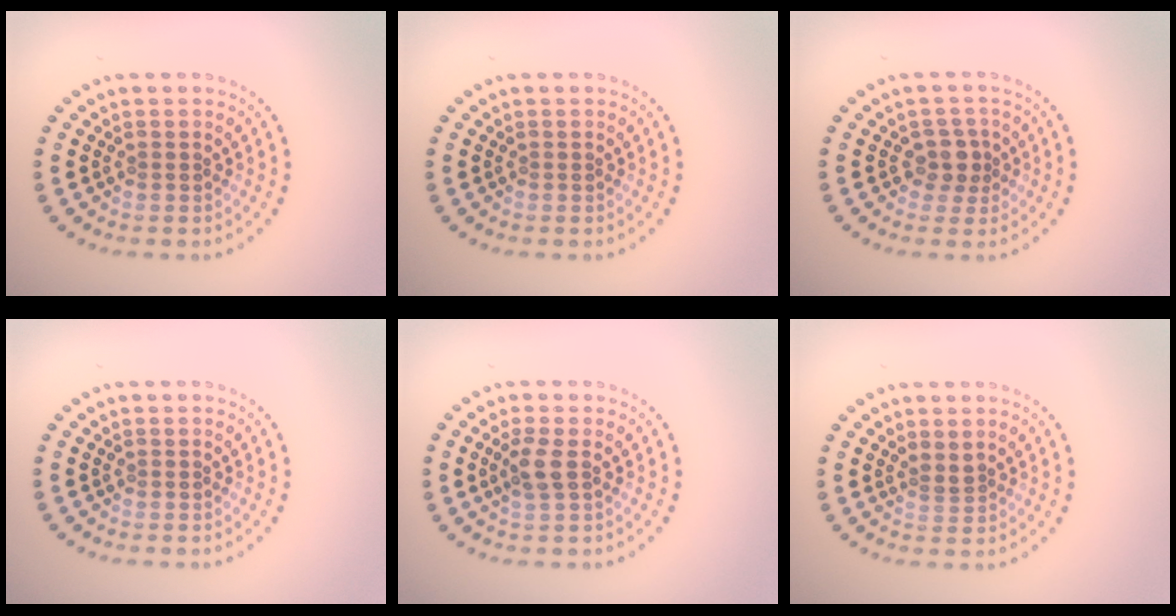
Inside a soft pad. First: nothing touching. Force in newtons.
{"total": 0.0}
{"total": 2.0, "press": 1.7, "slide": 1.0}
{"total": 0.0}
{"total": 1.9, "press": 1.8, "slide": 0.6}
{"total": 1.1, "press": 0.6, "slide": 0.9}